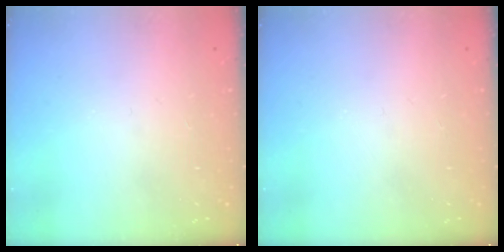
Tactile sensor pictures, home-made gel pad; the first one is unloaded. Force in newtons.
{"total": 0.0}